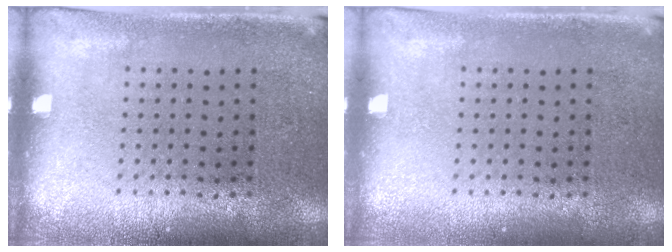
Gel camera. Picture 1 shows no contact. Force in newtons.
{"total": 0.0}